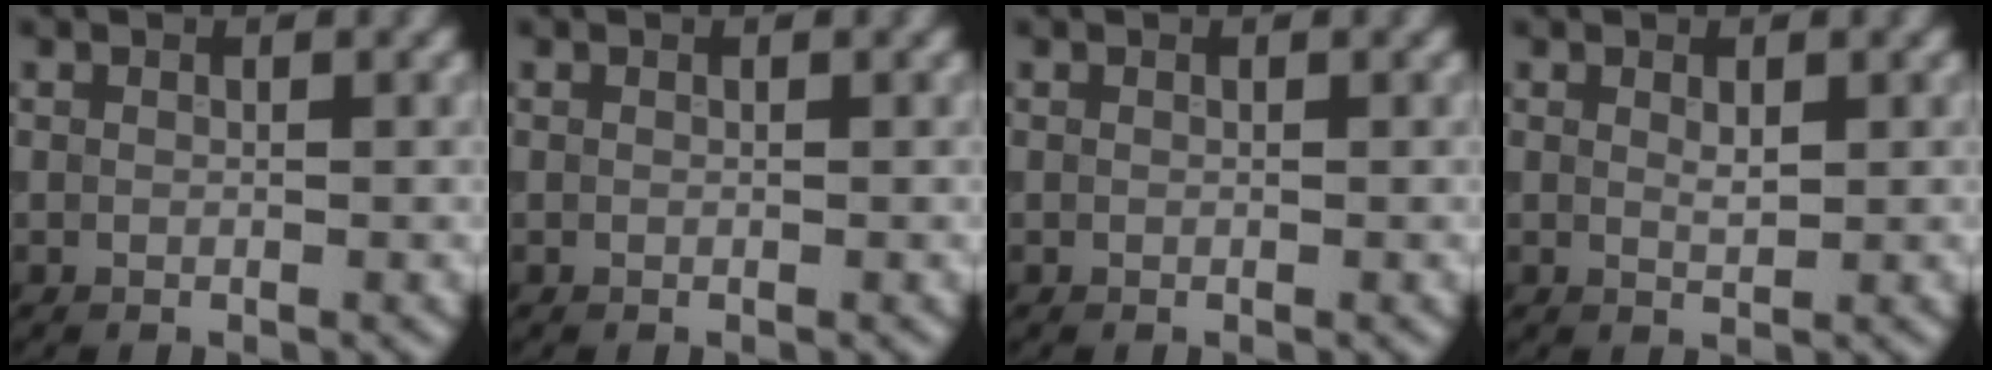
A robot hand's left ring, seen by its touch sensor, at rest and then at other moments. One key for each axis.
{"total": 0.0}
{"total": 0.0}
{"total": 1.0, "fx": 0.4, "fy": 0.3, "fz": 0.8, "tx": -0.018, "ty": -0.001, "tz": 0.009}